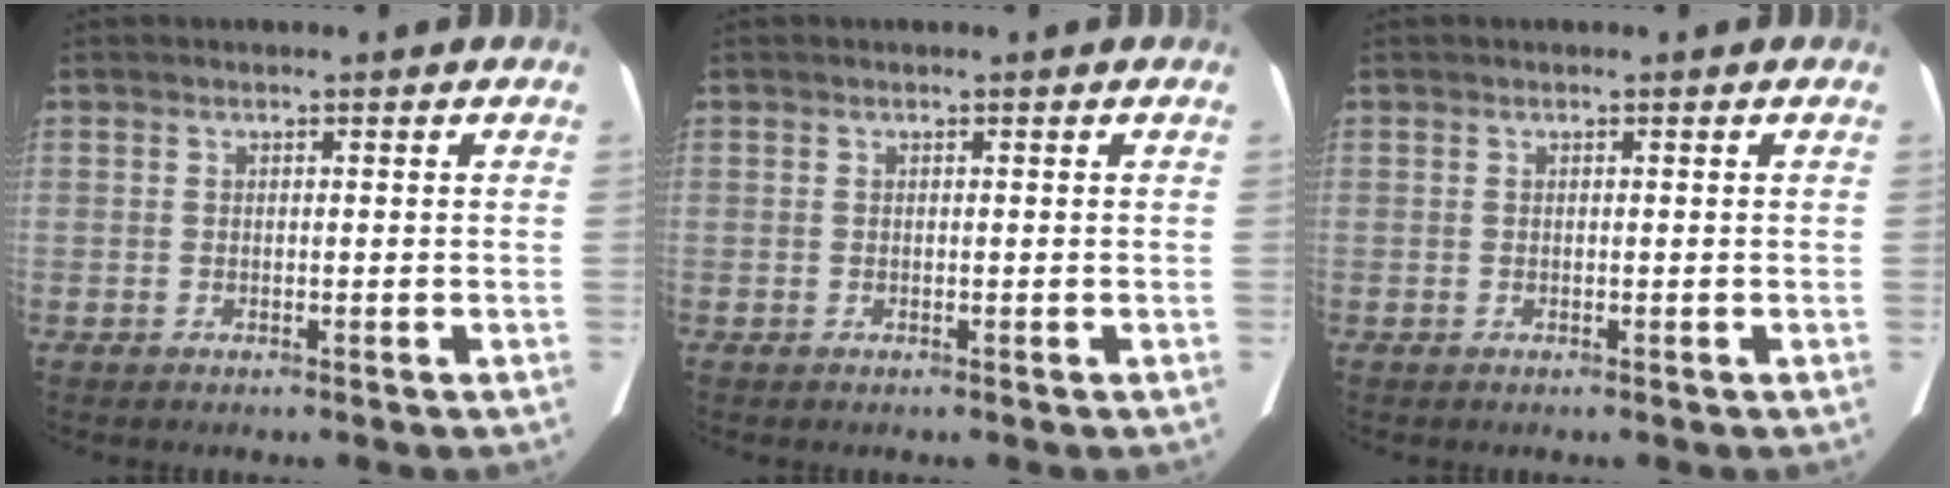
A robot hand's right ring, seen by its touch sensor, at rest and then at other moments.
{"total": 0.0}
{"total": 0.0}